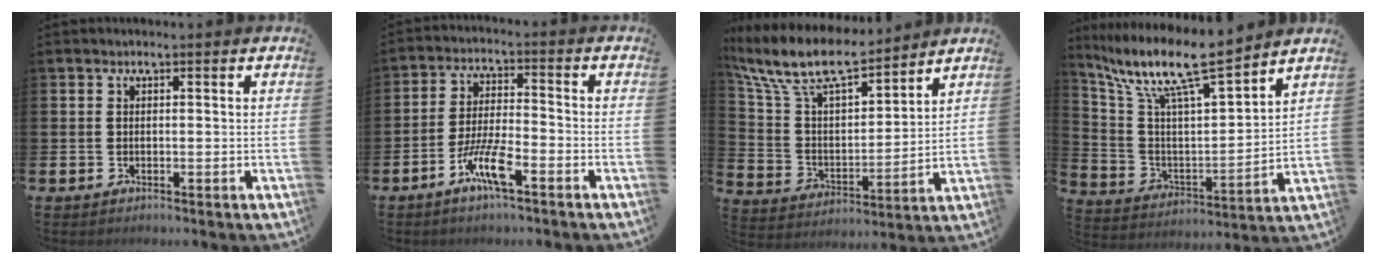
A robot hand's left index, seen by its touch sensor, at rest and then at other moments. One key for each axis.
{"total": 6.5, "fx": -3.3, "fy": 1.2, "fz": 5.5, "tx": -0.117, "ty": -0.005, "tz": -0.063}
{"total": 10.8, "fx": 9.5, "fy": 2.7, "fz": 4.5, "tx": -0.132, "ty": -0.056, "tz": 0.164}
{"total": 11.0, "fx": 9.5, "fy": 1.3, "fz": 5.4, "tx": -0.138, "ty": -0.064, "tz": 0.157}